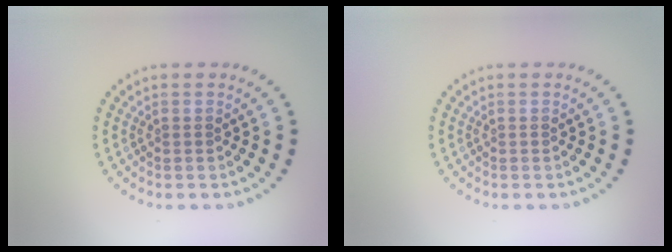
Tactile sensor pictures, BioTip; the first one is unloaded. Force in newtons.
{"total": 0.0}